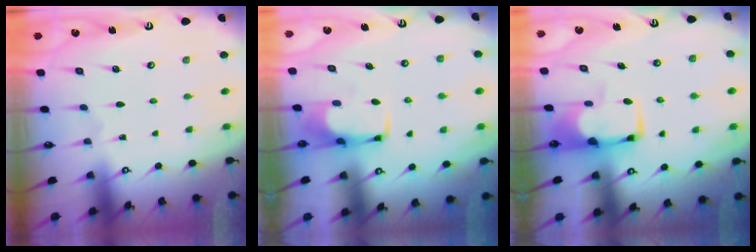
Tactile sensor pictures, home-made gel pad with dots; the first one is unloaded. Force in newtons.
{"total": 1.3, "press": 1.2, "slide": 0.4}
{"total": 2.4, "press": 2.3, "slide": 0.5}